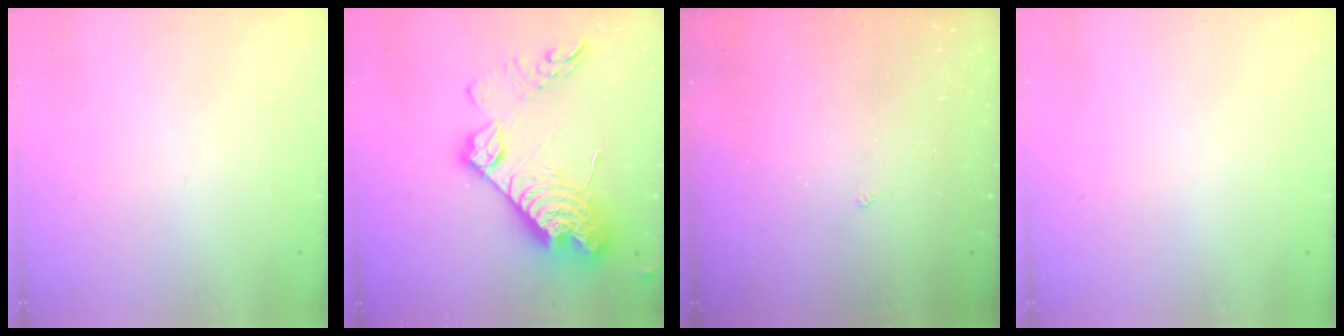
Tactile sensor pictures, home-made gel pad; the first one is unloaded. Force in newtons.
{"total": 22.6, "press": 22.5, "slide": 2.0}
{"total": 1.1, "press": 1.1, "slide": 0.3}
{"total": 0.0}